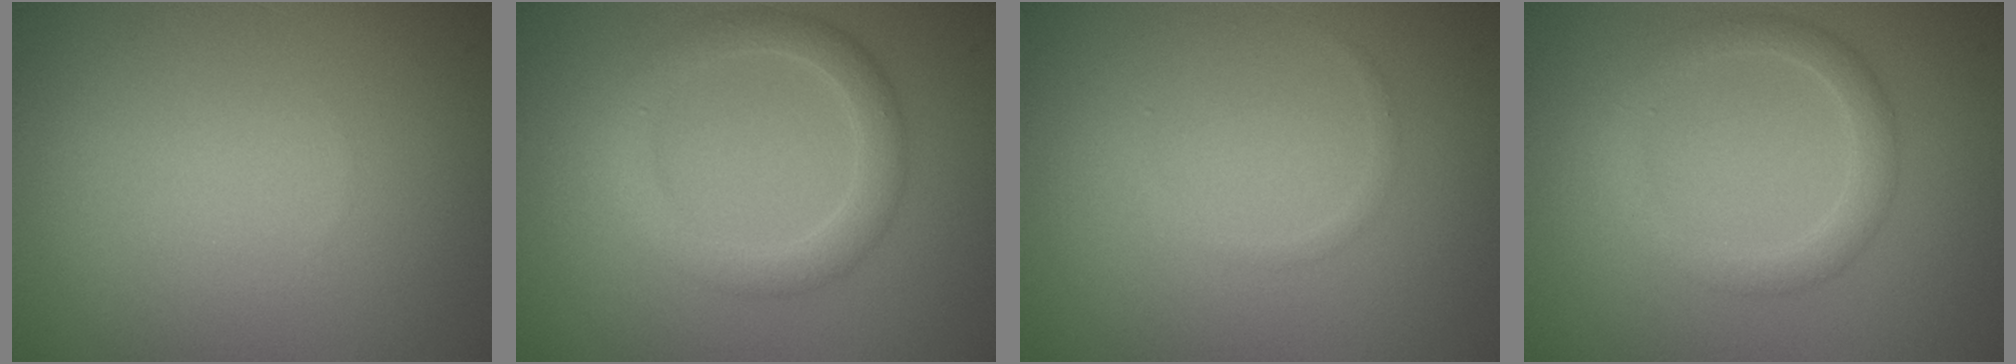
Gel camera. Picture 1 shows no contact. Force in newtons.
{"total": 3.2, "press": 3.2, "slide": 0.0}
{"total": 0.6, "press": 0.6, "slide": 0.0}
{"total": 2.4, "press": 2.4, "slide": 0.2}